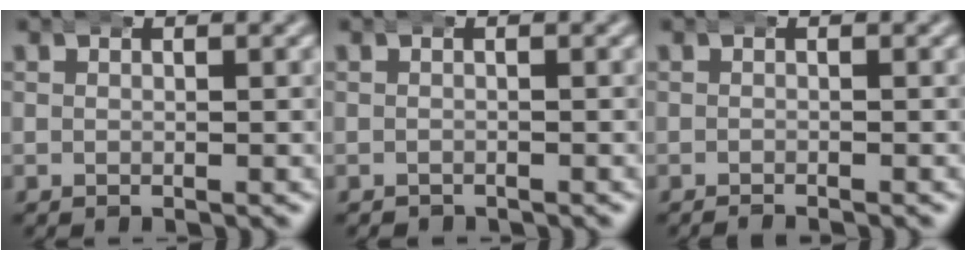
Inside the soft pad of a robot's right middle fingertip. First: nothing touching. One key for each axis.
{"total": 0.7, "fx": -0.7, "fy": 0.1, "fz": -0.2, "tx": -0.002, "ty": -0.007, "tz": -0.006}
{"total": 1.1, "fx": -1.1, "fy": 0.0, "fz": 0.1, "tx": -0.003, "ty": -0.006, "tz": -0.016}